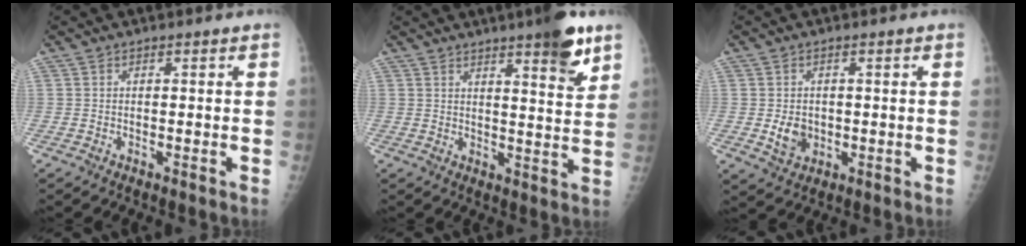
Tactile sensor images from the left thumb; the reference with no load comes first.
{"total": 9.3, "force": [5.9, 1.7, 7.0], "torque": [-0.082, -0.034, 0.077]}
{"total": 4.3, "force": [-0.3, 3.5, 2.5], "torque": [-0.027, -0.002, 0.003]}